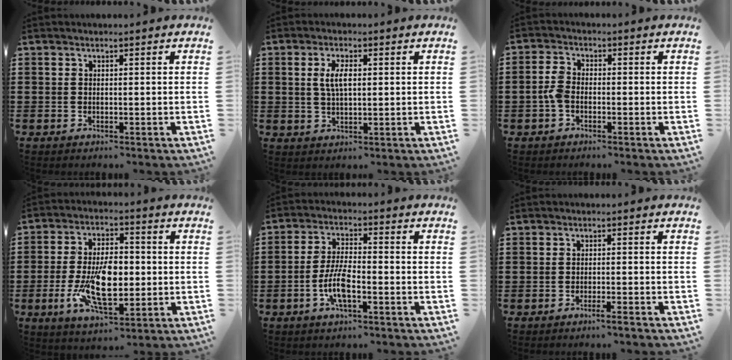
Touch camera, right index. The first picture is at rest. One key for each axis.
{"total": 4.3, "fx": 0.8, "fy": 1.7, "fz": 3.9, "tx": -0.080, "ty": 0.008, "tz": 0.011}
{"total": 3.3, "fx": -1.0, "fy": 1.9, "fz": 2.5, "tx": -0.067, "ty": -0.003, "tz": -0.025}
{"total": 11.6, "fx": -1.6, "fy": 5.6, "fz": 10.0, "tx": -0.209, "ty": -0.008, "tz": -0.033}
{"total": 6.5, "fx": -2.4, "fy": 2.0, "fz": 5.7, "tx": -0.130, "ty": -0.006, "tz": -0.051}
{"total": 1.7, "fx": -1.4, "fy": -0.2, "fz": 0.9, "tx": -0.016, "ty": -0.003, "tz": -0.025}